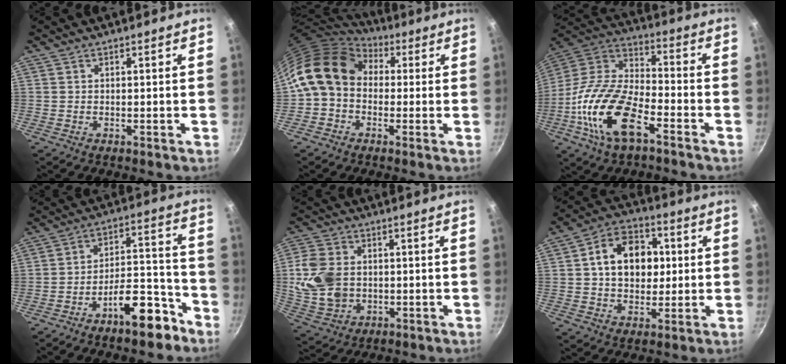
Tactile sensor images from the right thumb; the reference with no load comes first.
{"total": 13.4, "force": [2.5, 10.4, 8.1], "torque": [-0.125, 0.026, 0.024]}
{"total": 20.1, "force": [-8.4, 9.4, 15.6], "torque": [-0.285, 0.042, -0.180]}
{"total": 12.4, "force": [-7.9, 4.8, 8.3], "torque": [-0.093, 0.084, -0.109]}
{"total": 6.7, "force": [0.3, 5.4, 4.0], "torque": [-0.071, 0.003, 0.008]}
{"total": 14.5, "force": [2.2, 10.7, 9.5], "torque": [-0.111, 0.015, 0.025]}